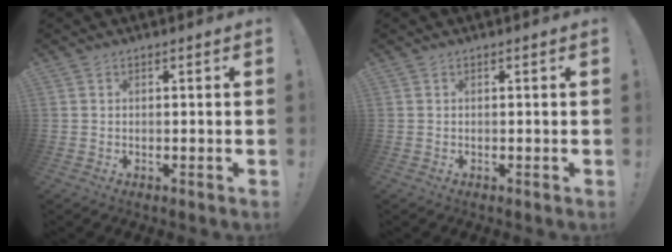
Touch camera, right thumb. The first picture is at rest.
{"total": 0.0}